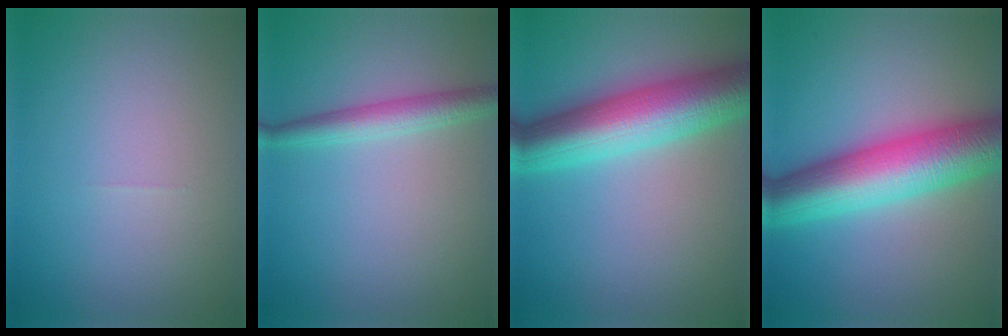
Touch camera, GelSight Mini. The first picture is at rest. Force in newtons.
{"total": 2.7, "press": 2.7, "slide": 0.0}
{"total": 9.3, "press": 9.3, "slide": 0.1}
{"total": 9.8, "press": 9.8, "slide": 0.2}